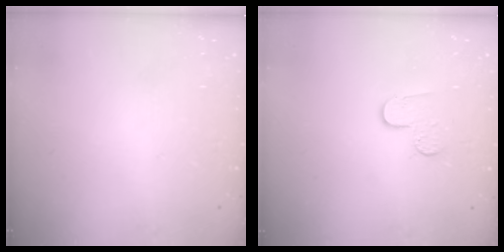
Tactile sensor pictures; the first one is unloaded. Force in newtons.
{"total": 7.3, "press": 7.2, "slide": 0.6}